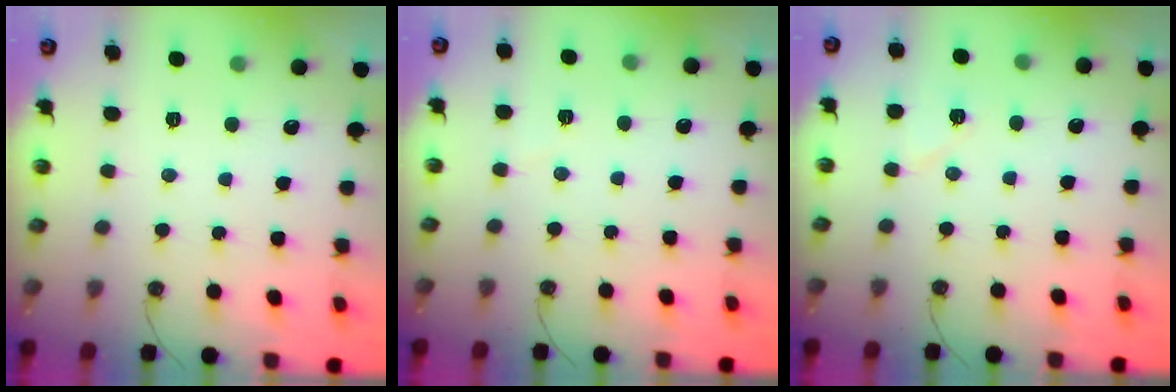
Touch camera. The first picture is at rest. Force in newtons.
{"total": 2.7, "press": 2.4, "slide": 1.1}
{"total": 4.9, "press": 4.8, "slide": 1.0}